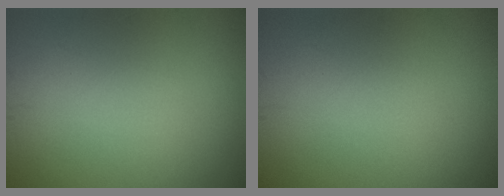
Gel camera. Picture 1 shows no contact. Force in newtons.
{"total": 0.0}